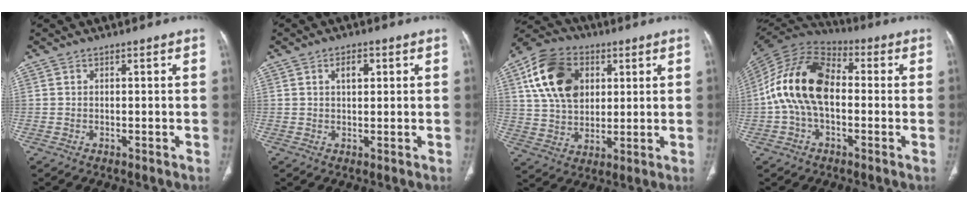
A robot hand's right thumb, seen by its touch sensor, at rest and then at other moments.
{"total": 3.2, "force": [1.2, 1.7, 2.5], "torque": [-0.037, -0.001, 0.021]}
{"total": 16.3, "force": [5.1, 11.6, 10.1], "torque": [-0.168, -0.001, 0.092]}
{"total": 16.4, "force": [-0.6, 9.9, 13.0], "torque": [-0.241, 0.036, -0.022]}